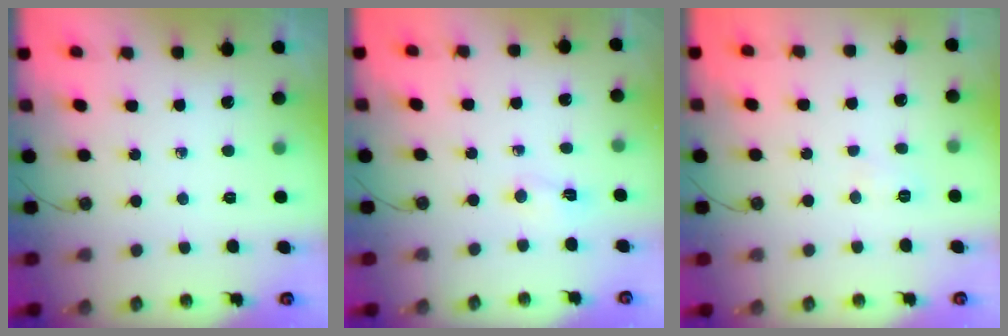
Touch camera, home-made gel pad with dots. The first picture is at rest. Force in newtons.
{"total": 2.3, "press": 2.2, "slide": 0.7}
{"total": 18.9, "press": 5.9, "slide": 17.9}